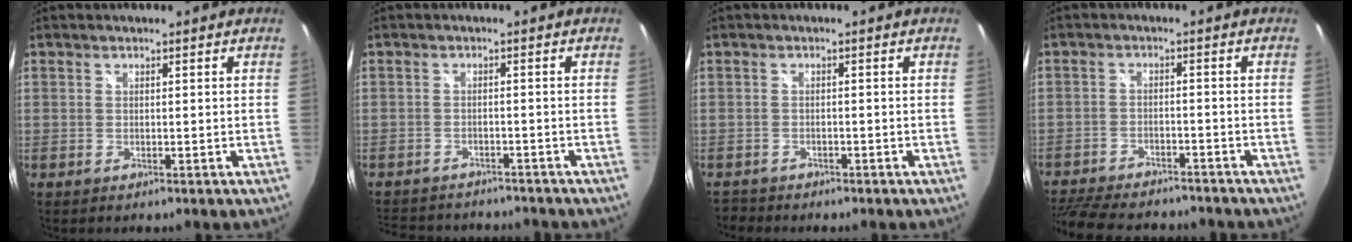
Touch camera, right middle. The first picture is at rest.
{"total": 11.8, "force": [-10.2, 4.5, 4.0], "torque": [-0.099, -0.007, -0.146]}
{"total": 3.1, "force": [-2.8, 1.4, 0.2], "torque": [-0.016, -0.008, -0.050]}
{"total": 16.9, "force": [-14.2, 5.5, 7.2], "torque": [-0.168, -0.020, -0.216]}